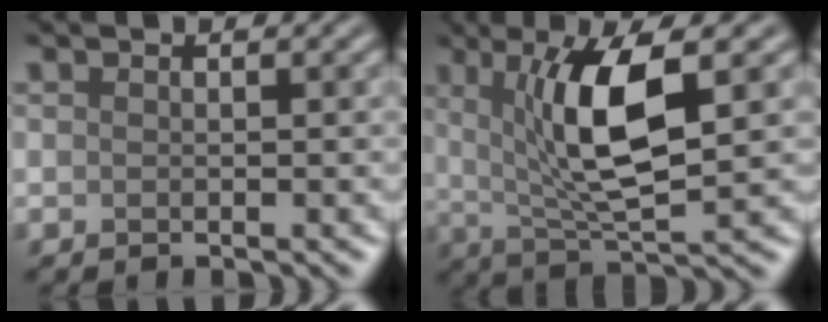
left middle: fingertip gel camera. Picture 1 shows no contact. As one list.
[{"total": 8.1, "force": [1.9, 2.2, 7.6], "torque": [-0.132, -0.010, 0.037]}]